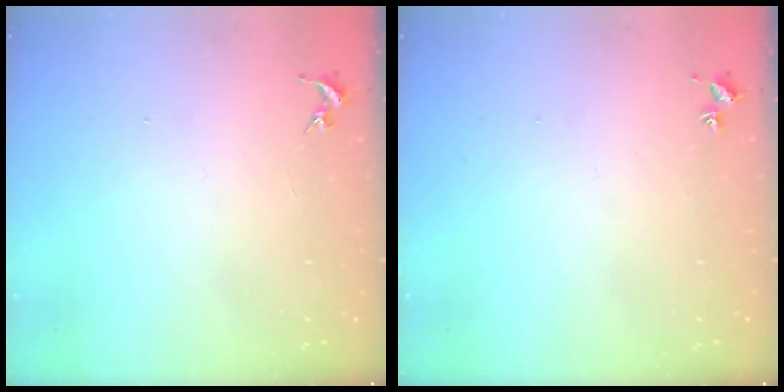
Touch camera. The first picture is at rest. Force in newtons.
{"total": 1.7, "press": 1.7, "slide": 0.2}